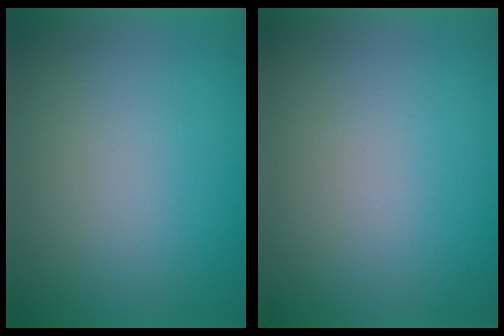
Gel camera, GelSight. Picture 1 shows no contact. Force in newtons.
{"total": 1.1}